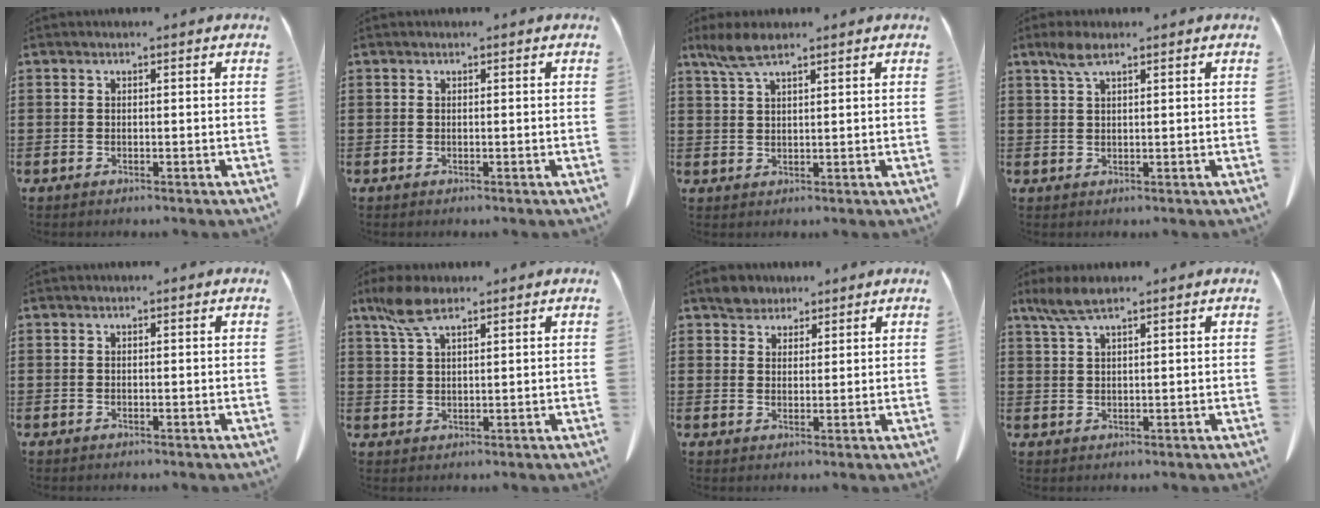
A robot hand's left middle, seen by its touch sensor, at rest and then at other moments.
{"total": 0.0}
{"total": 4.6, "force": [3.0, 1.1, 3.3], "torque": [-0.079, -0.002, 0.054]}
{"total": 3.4, "force": [2.0, 0.9, 2.6], "torque": [-0.058, 0.005, 0.035]}
{"total": 0.0}
{"total": 5.6, "force": [3.3, 1.8, 4.1], "torque": [-0.095, 0.001, 0.059]}
{"total": 3.1, "force": [2.6, 1.6, 0.4], "torque": [-0.009, 0.004, 0.049]}
{"total": 4.1, "force": [2.8, 0.8, 2.9], "torque": [-0.070, -0.003, 0.049]}